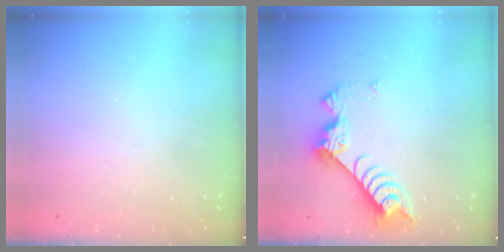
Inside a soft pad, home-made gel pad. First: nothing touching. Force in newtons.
{"total": 9.0, "press": 9.0, "slide": 1.0}